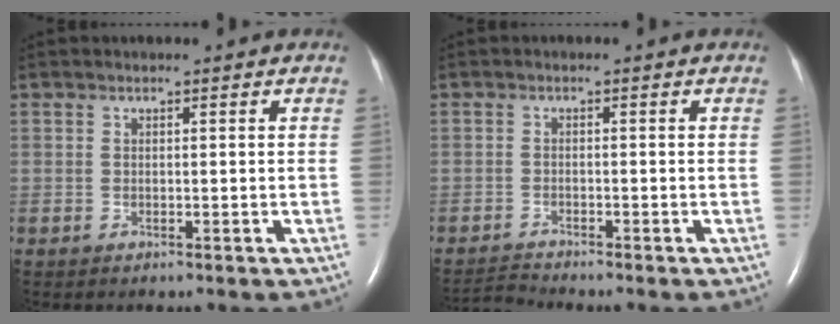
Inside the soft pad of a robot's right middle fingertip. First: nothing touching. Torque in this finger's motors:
{"motor_torque": [-0.44, -0.23, -0.15, -0.02]}